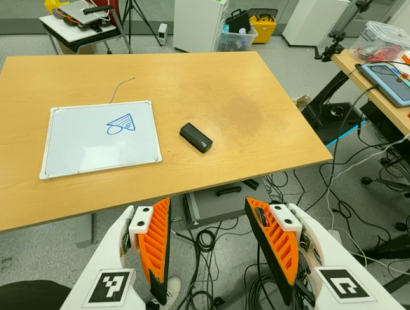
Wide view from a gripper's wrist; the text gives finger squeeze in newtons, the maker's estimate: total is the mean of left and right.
{"total": 0.0}